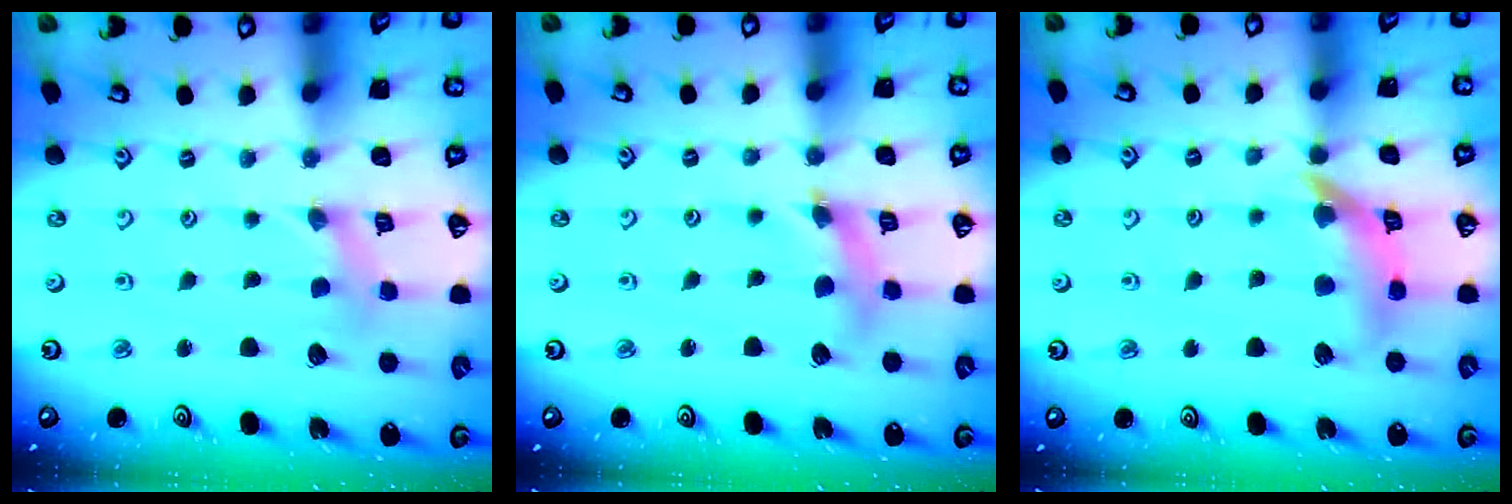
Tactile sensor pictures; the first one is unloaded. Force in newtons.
{"total": 6.8, "press": 6.7, "slide": 0.8}
{"total": 12.9, "press": 12.8, "slide": 1.6}